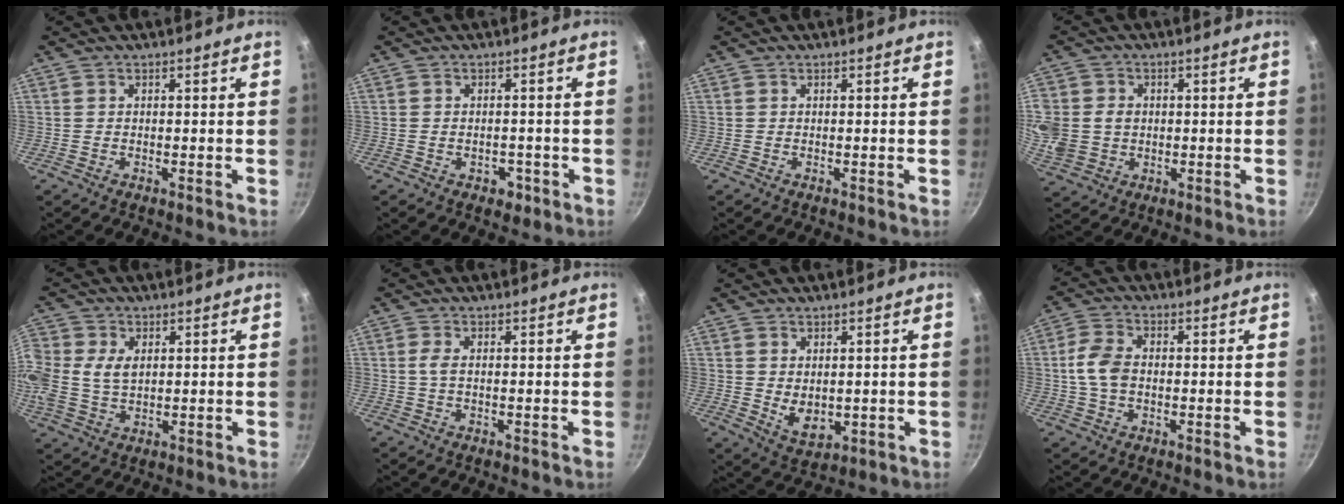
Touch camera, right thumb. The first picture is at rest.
{"total": 3.1, "force": [-1.4, 2.2, 1.7], "torque": [-0.013, 0.012, -0.011]}
{"total": 0.0}
{"total": 15.2, "force": [0.1, 13.3, 7.4], "torque": [-0.201, 0.019, 0.012]}
{"total": 11.1, "force": [1.7, 8.4, 7.0], "torque": [-0.170, 0.013, 0.033]}
{"total": 1.6, "force": [0.0, 0.6, 1.5], "torque": [-0.038, 0.003, 0.000]}
{"total": 5.9, "force": [0.5, 4.1, 4.2], "torque": [-0.058, -0.017, 0.023]}
{"total": 6.6, "force": [-0.2, 4.5, 4.8], "torque": [-0.094, 0.015, -0.010]}